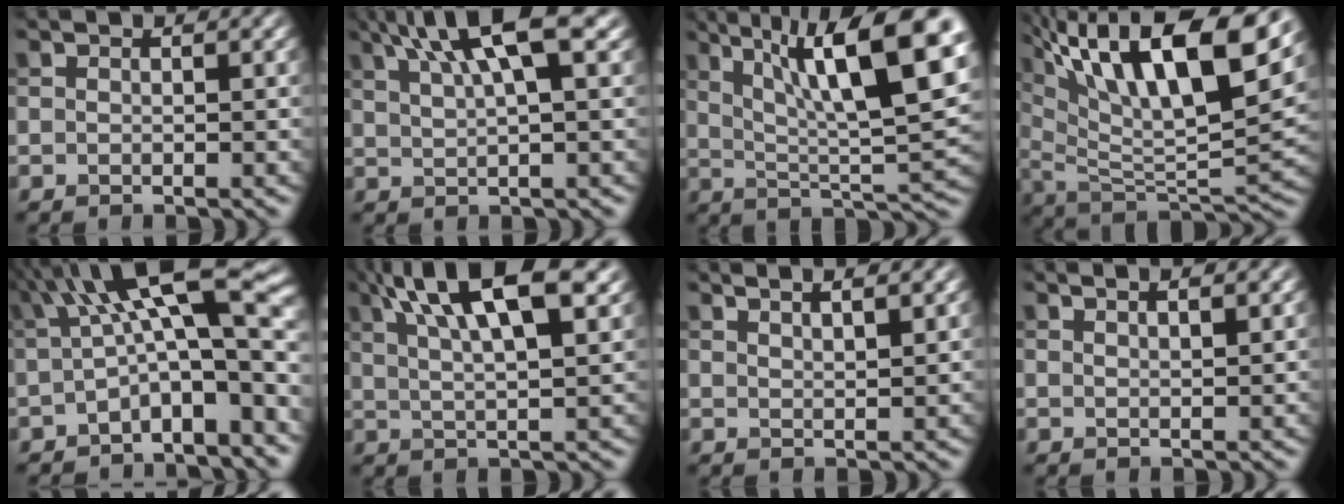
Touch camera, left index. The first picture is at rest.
{"total": 7.7, "force": [4.2, 1.9, 6.2], "torque": [-0.107, 0.014, 0.072]}
{"total": 12.9, "force": [5.4, 3.1, 11.3], "torque": [-0.177, 0.007, 0.090]}
{"total": 15.4, "force": [7.9, 4.5, 12.5], "torque": [-0.223, 0.007, 0.147]}
{"total": 11.2, "force": [0.4, 3.1, 10.7], "torque": [-0.151, 0.023, -0.007]}
{"total": 12.0, "force": [6.3, 3.8, 9.5], "torque": [-0.150, 0.034, 0.077]}
{"total": 3.7, "force": [2.7, 1.1, 2.4], "torque": [-0.001, 0.017, 0.013]}
{"total": 2.7, "force": [1.8, 0.8, 1.7], "torque": [0.002, 0.010, 0.001]}